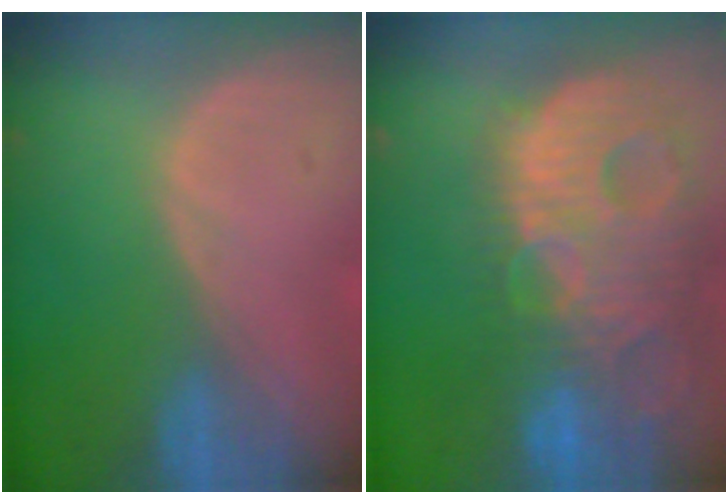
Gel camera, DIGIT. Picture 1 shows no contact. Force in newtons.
{"total": 14.2, "press": 12.3, "slide": 7.2}